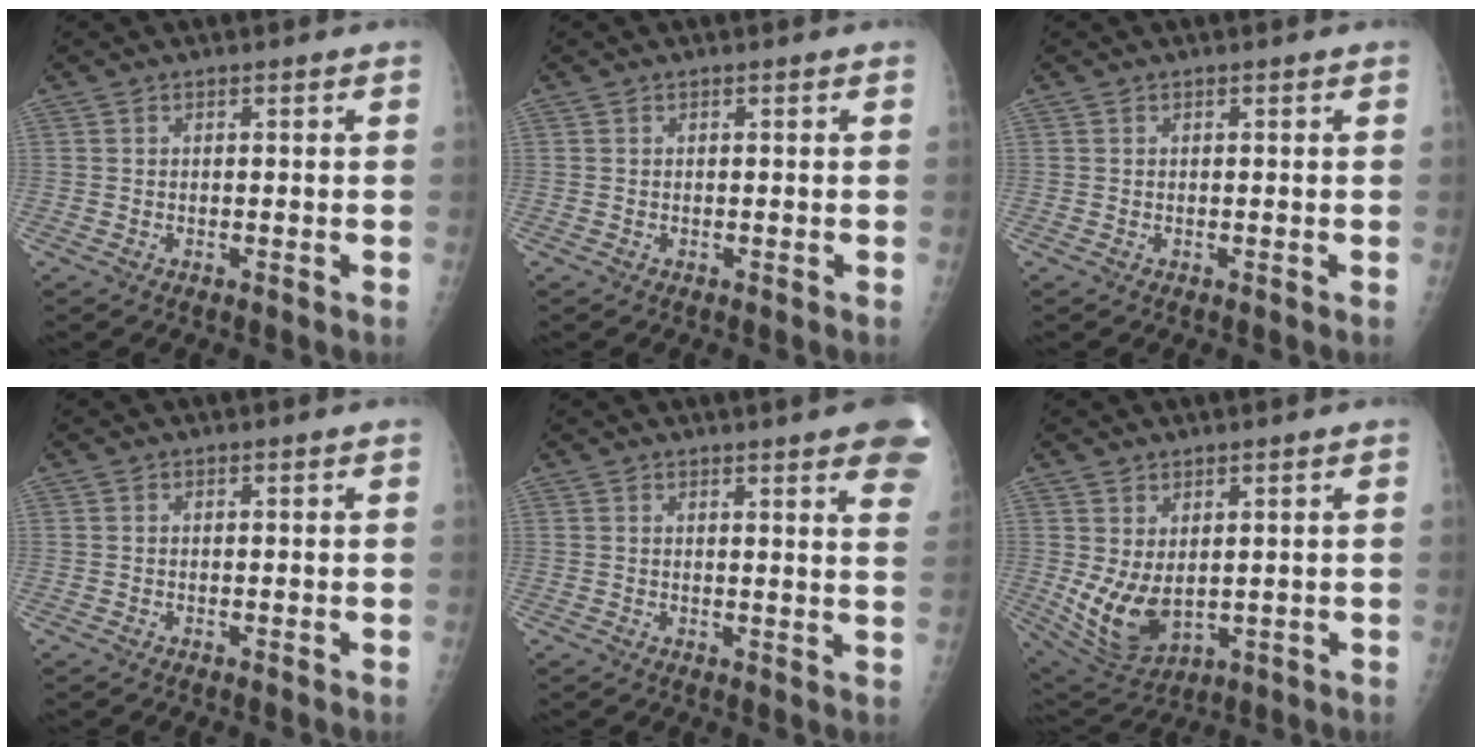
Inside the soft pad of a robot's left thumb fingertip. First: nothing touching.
{"total": 0.0}
{"total": 0.0}
{"total": 0.0}
{"total": 12.7, "force": [8.4, 2.0, 9.3], "torque": [-0.096, -0.023, 0.081]}
{"total": 9.6, "force": [0.8, 5.7, 7.7], "torque": [-0.133, -0.023, 0.039]}